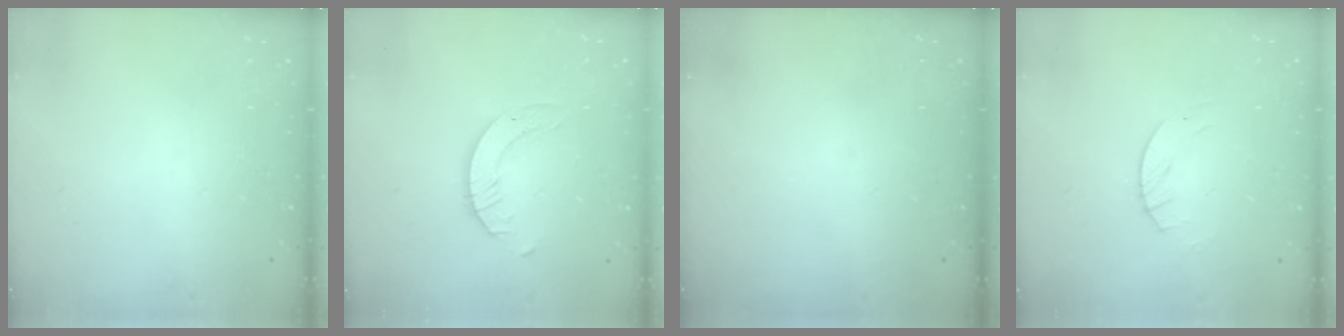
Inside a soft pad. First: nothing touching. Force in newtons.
{"total": 2.1, "press": 2.1, "slide": 0.2}
{"total": 0.0}
{"total": 2.8, "press": 2.8, "slide": 0.4}